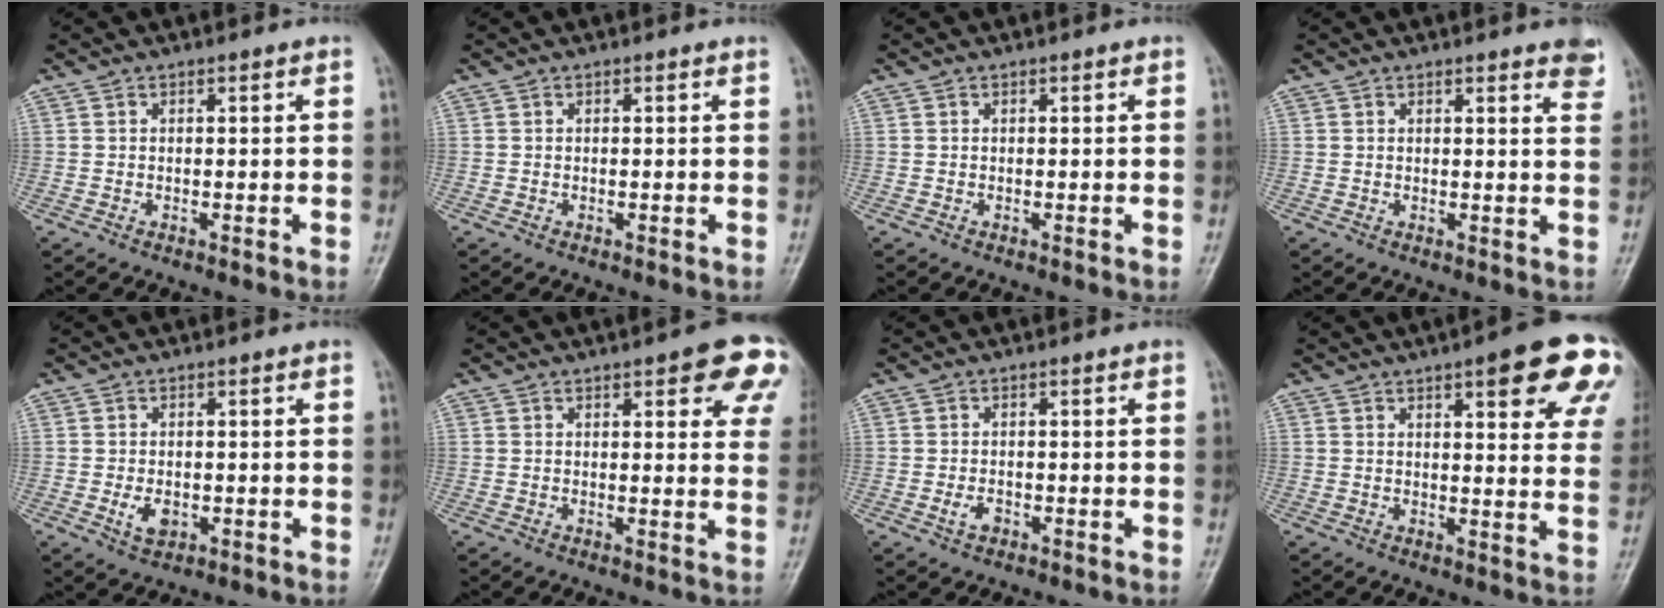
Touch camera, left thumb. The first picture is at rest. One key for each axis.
{"total": 0.0}
{"total": 0.0}
{"total": 4.7, "fx": 3.5, "fy": 0.9, "fz": 3.0, "tx": -0.024, "ty": -0.013, "tz": 0.030}
{"total": 3.4, "fx": -0.9, "fy": 2.2, "fz": 2.3, "tx": -0.040, "ty": 0.003, "tz": -0.010}
{"total": 11.2, "fx": 5.3, "fy": 3.8, "fz": 9.2, "tx": -0.069, "ty": -0.014, "tz": 0.054}
{"total": 1.9, "fx": -0.9, "fy": 1.2, "fz": 1.2, "tx": -0.026, "ty": 0.008, "tz": -0.016}
{"total": 16.5, "fx": 8.2, "fy": 4.6, "fz": 13.6, "tx": -0.139, "ty": -0.024, "tz": 0.093}